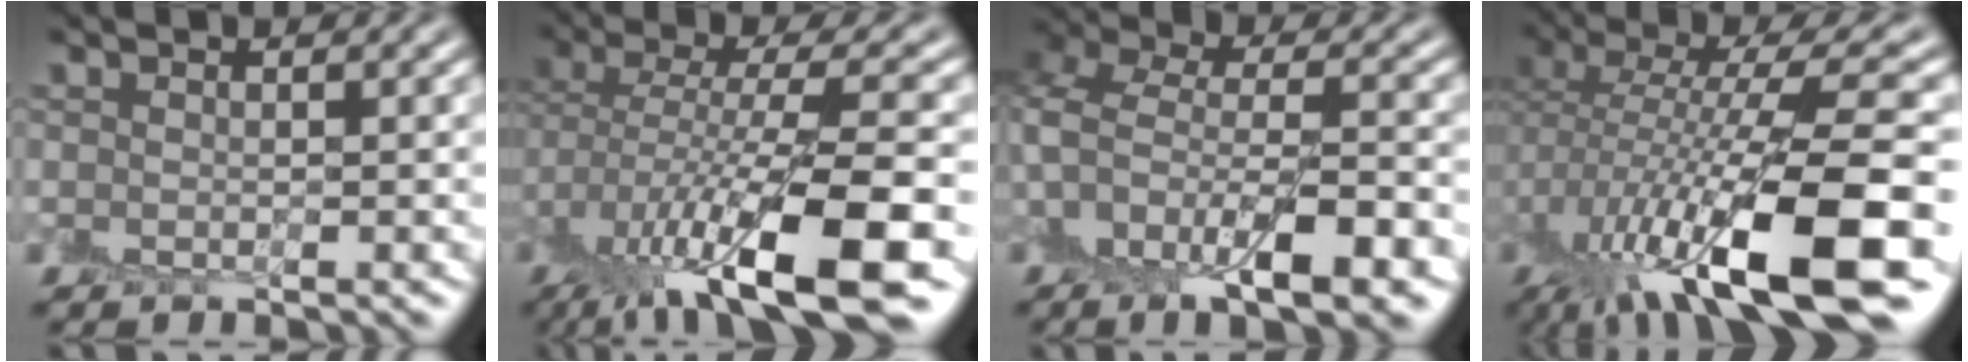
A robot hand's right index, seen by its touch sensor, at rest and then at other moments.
{"total": 11.3, "force": [-4.7, 3.4, 9.7], "torque": [-0.177, -0.008, -0.076]}
{"total": 9.6, "force": [-3.0, 4.9, 7.7], "torque": [-0.150, -0.006, -0.049]}
{"total": 13.4, "force": [-4.1, 3.9, 12.2], "torque": [-0.222, -0.004, -0.063]}